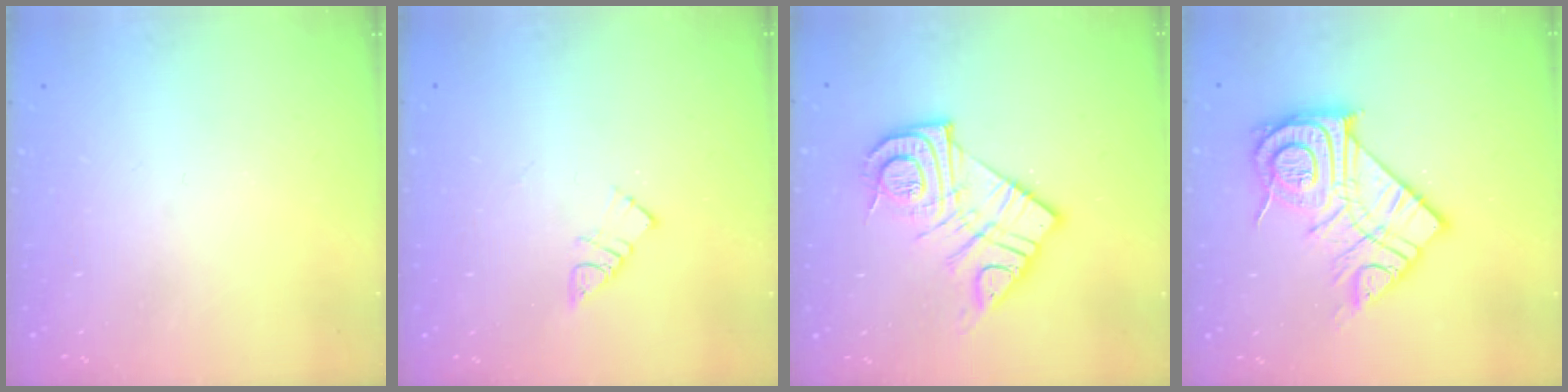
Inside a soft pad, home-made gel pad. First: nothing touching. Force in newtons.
{"total": 5.7, "press": 5.6, "slide": 0.6}
{"total": 15.4, "press": 15.4, "slide": 1.3}
{"total": 17.8, "press": 17.8, "slide": 1.2}